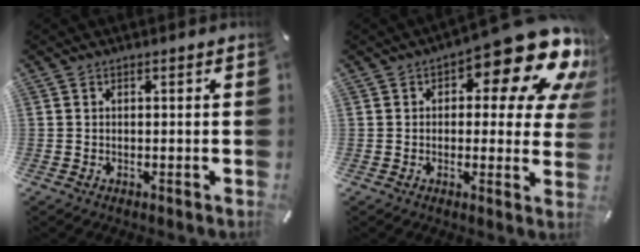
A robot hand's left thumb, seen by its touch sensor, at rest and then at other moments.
{"total": 18.3, "force": [10.0, 7.1, 13.6], "torque": [-0.167, -0.077, 0.160]}